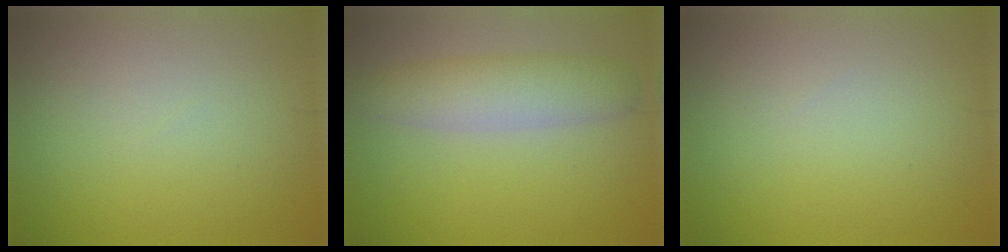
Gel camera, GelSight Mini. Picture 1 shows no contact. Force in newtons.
{"total": 4.2, "press": 4.2, "slide": 0.1}
{"total": 0.0}